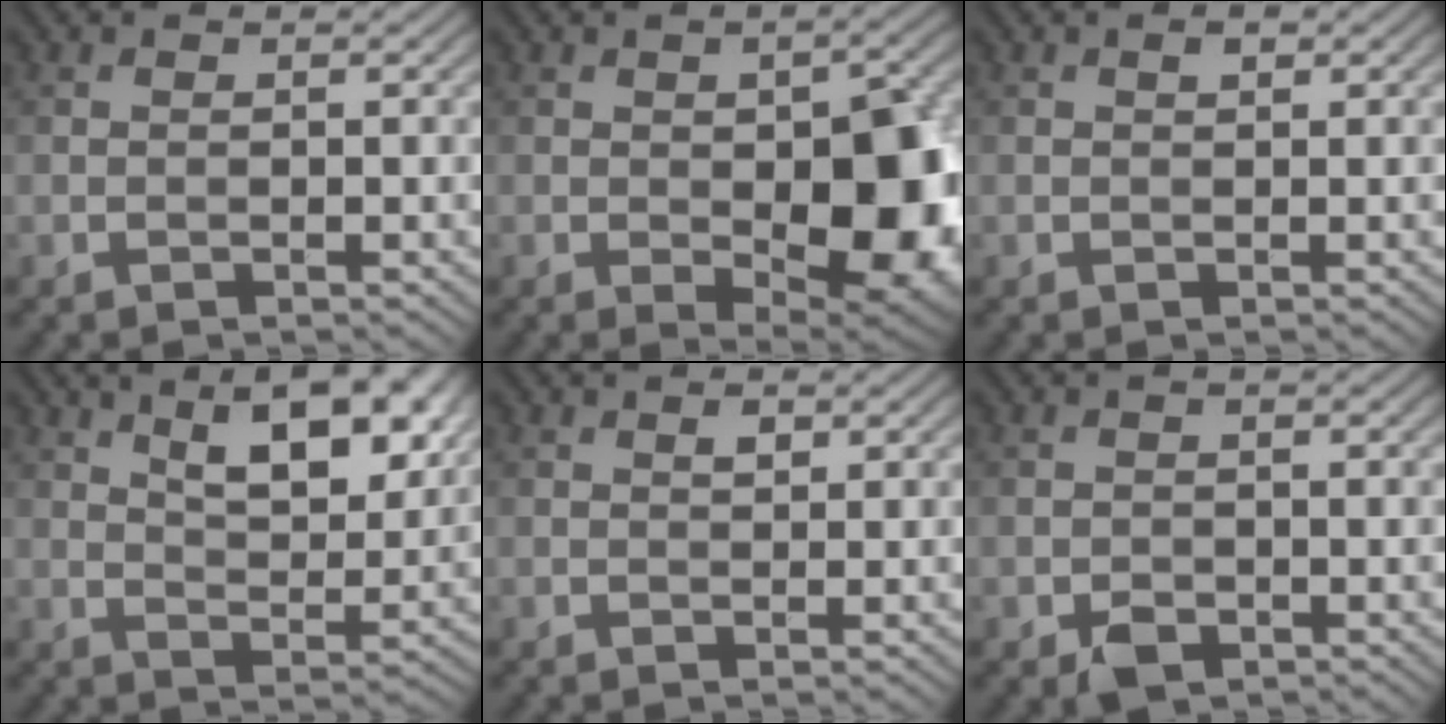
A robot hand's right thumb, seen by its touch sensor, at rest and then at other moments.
{"total": 11.9, "force": [-1.7, 6.2, 10.0], "torque": [-0.128, -0.015, -0.016]}
{"total": 0.8, "force": [0.4, 0.4, 0.6], "torque": [-0.007, -0.001, 0.005]}
{"total": 10.6, "force": [5.3, 4.6, 8.0], "torque": [-0.116, 0.005, 0.082]}
{"total": 1.0, "force": [0.5, 0.5, 0.7], "torque": [-0.011, -0.003, 0.009]}
{"total": 1.8, "force": [-1.0, 1.2, 0.9], "torque": [-0.018, -0.004, -0.019]}